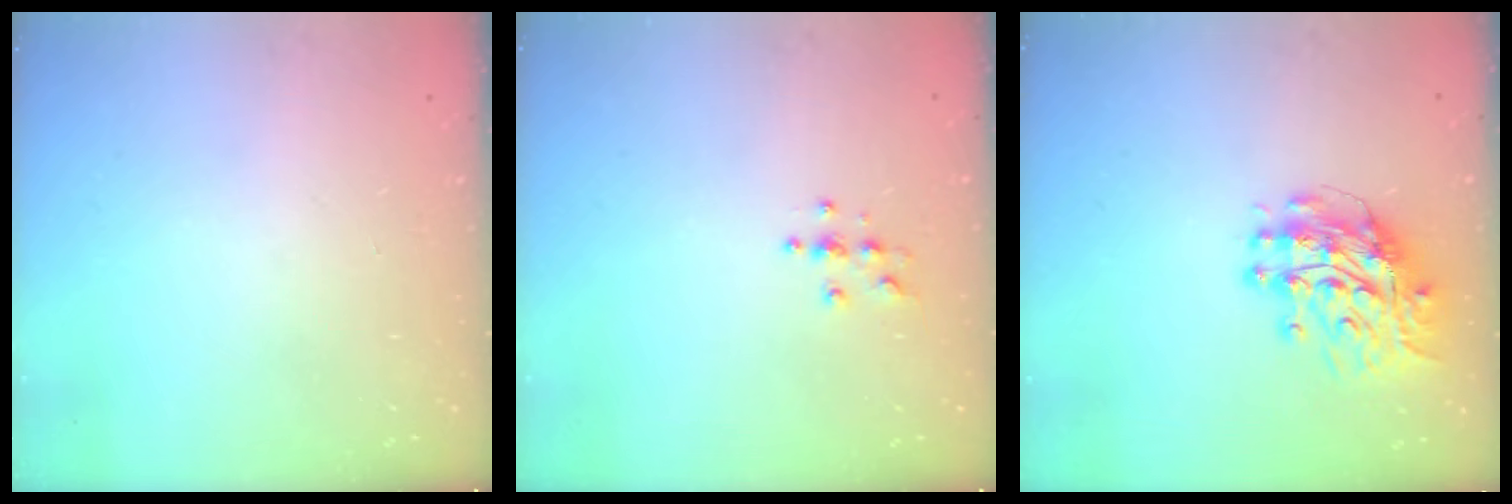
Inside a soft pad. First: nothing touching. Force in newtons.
{"total": 3.8, "press": 3.8, "slide": 0.4}
{"total": 11.7, "press": 11.6, "slide": 1.2}